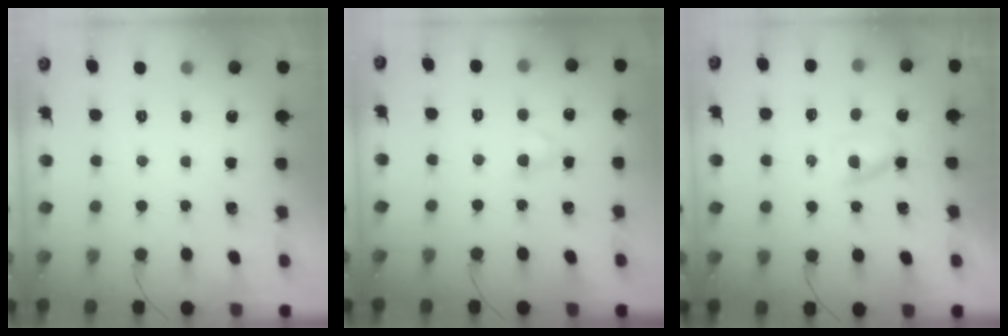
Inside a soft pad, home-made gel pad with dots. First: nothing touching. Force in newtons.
{"total": 2.9, "press": 2.8, "slide": 0.8}
{"total": 2.6, "press": 2.3, "slide": 1.2}